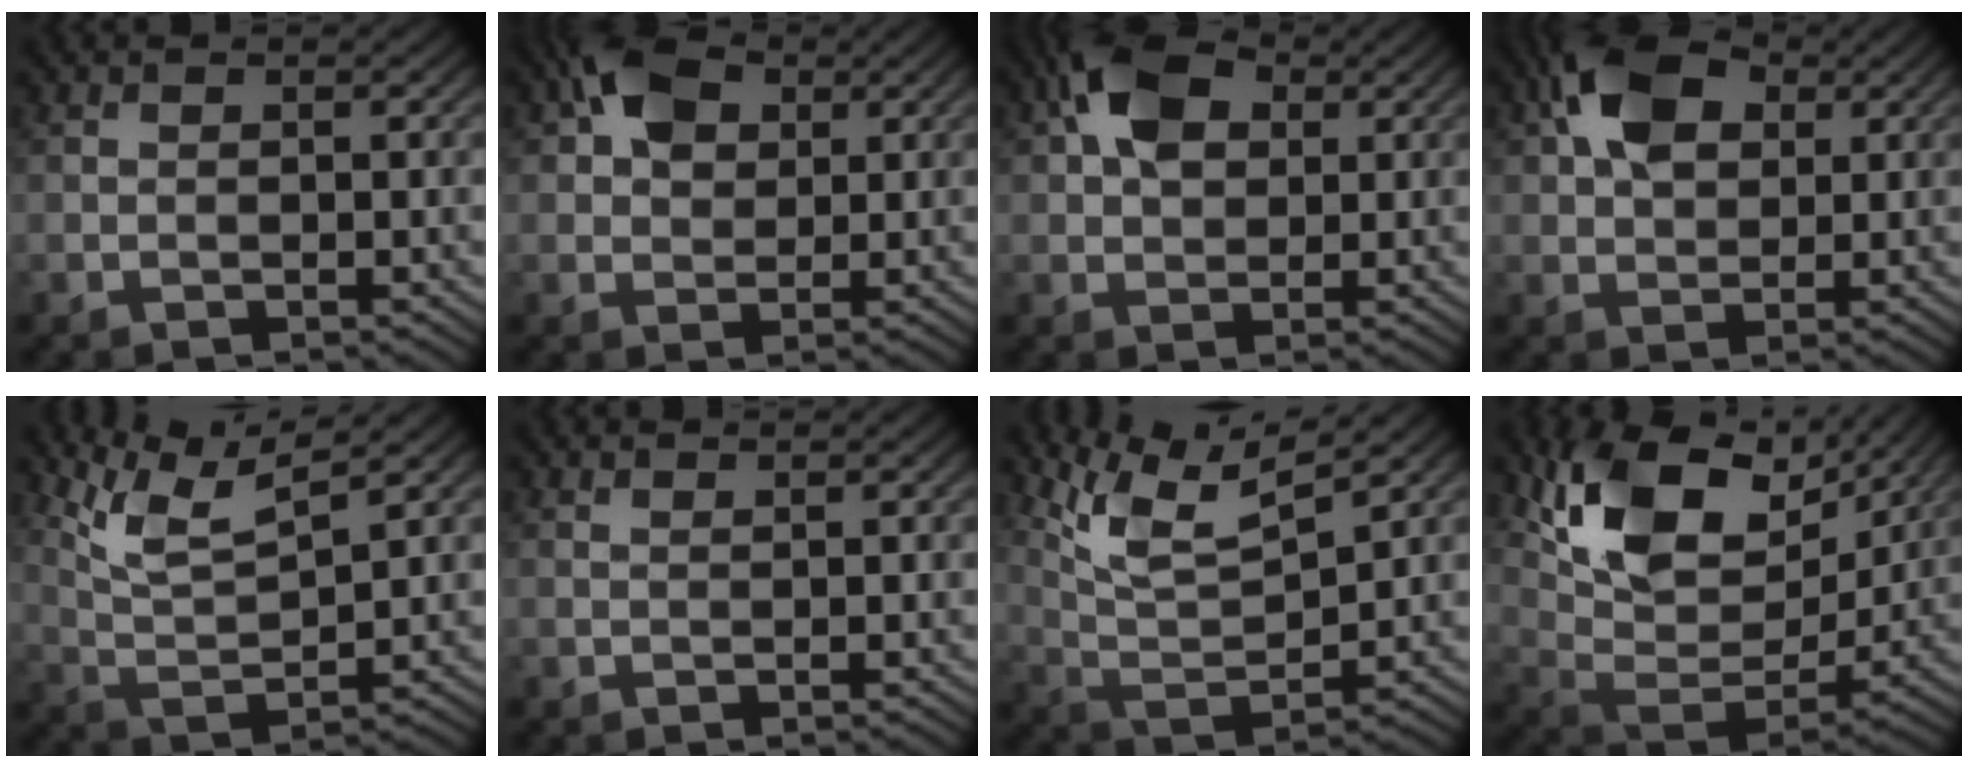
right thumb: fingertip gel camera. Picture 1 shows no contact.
{"total": 6.4, "force": [2.5, 4.4, 3.9], "torque": [-0.079, 0.011, 0.038]}
{"total": 7.4, "force": [2.5, 4.8, 5.0], "torque": [-0.103, 0.014, 0.035]}
{"total": 8.1, "force": [2.9, 5.2, 5.5], "torque": [-0.114, 0.014, 0.044]}
{"total": 7.2, "force": [5.1, 1.5, 4.8], "torque": [-0.112, 0.004, 0.110]}
{"total": 0.5, "force": [0.5, 0.0, 0.1], "torque": [-0.001, 0.001, 0.011]}
{"total": 8.4, "force": [5.7, 2.2, 5.8], "torque": [-0.132, 0.005, 0.119]}
{"total": 14.5, "force": [7.3, 8.1, 9.5], "torque": [-0.201, -0.002, 0.139]}